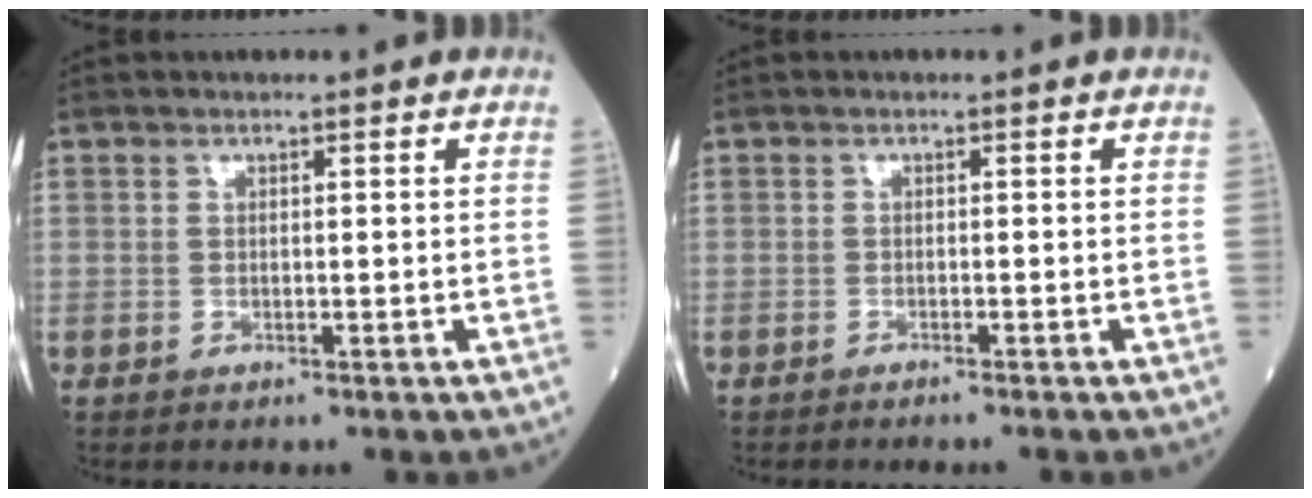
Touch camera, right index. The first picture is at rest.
{"total": 1.7, "force": [-1.5, -0.3, 0.8], "torque": [-0.011, 0.001, -0.019]}